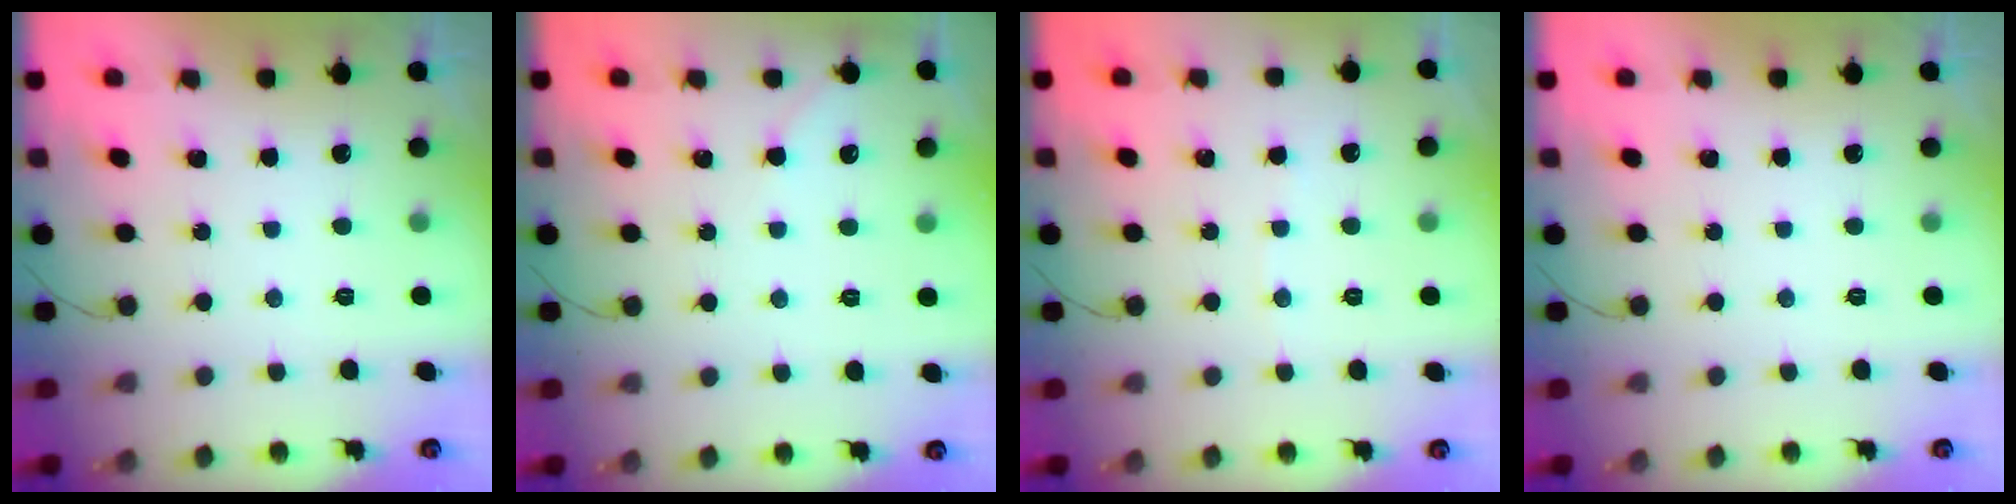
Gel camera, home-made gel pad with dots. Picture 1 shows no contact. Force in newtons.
{"total": 2.2, "press": 2.1, "slide": 0.3}
{"total": 2.6, "press": 2.6, "slide": 0.3}
{"total": 0.0}